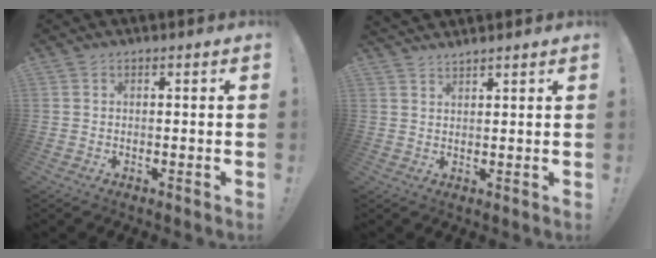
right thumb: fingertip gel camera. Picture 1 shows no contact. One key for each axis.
{"total": 2.4, "fx": 2.3, "fy": 0.1, "fz": 0.3, "tx": -0.003, "ty": -0.019, "tz": 0.044}